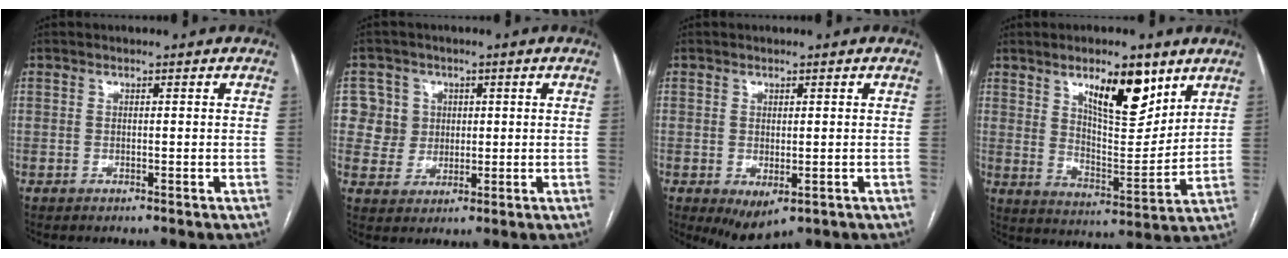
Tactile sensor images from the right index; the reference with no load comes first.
{"total": 5.7, "force": [1.2, 5.6, 0.2], "torque": [0.007, 0.017, 0.027]}
{"total": 4.1, "force": [-1.5, 2.2, 3.2], "torque": [-0.043, -0.012, -0.006]}
{"total": 12.2, "force": [7.1, 3.9, 9.1], "torque": [-0.142, -0.005, 0.123]}